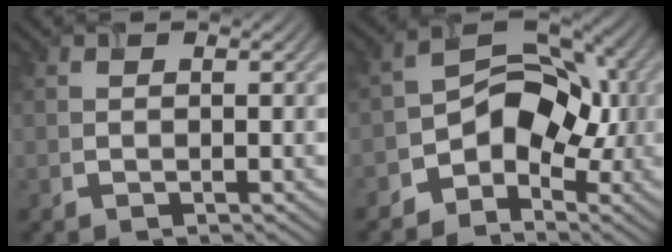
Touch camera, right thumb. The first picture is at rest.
{"total": 7.3, "force": [-3.1, 5.0, 4.4], "torque": [-0.051, 0.011, -0.071]}